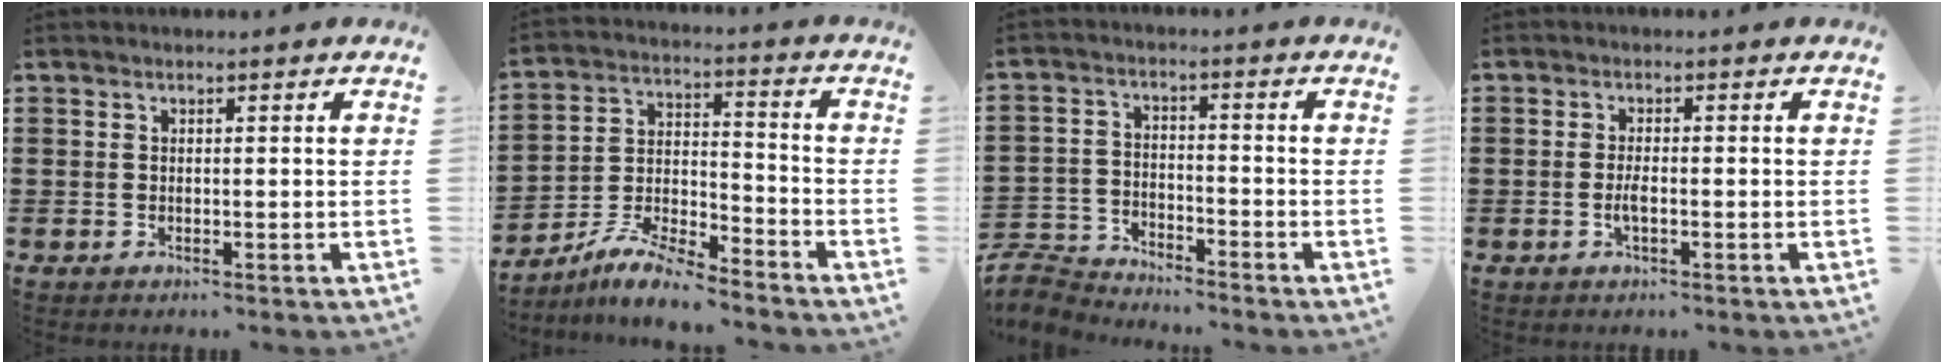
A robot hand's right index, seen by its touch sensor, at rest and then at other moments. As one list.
[{"total": 7.6, "force": [-7.0, 1.0, 2.8], "torque": [-0.069, 0.001, -0.139]}, {"total": 5.0, "force": [-4.9, 0.9, 0.2], "torque": [-0.028, -0.003, -0.106]}, {"total": 2.1, "force": [-0.6, 0.5, 1.9], "torque": [-0.043, -0.001, -0.013]}]